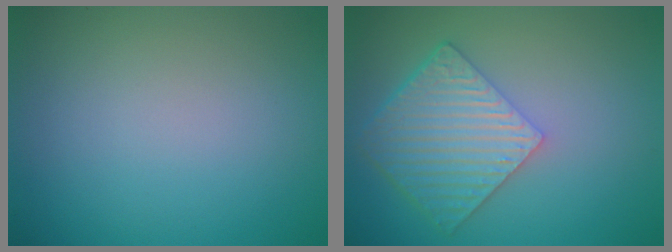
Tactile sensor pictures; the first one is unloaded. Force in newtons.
{"total": 6.1, "press": 4.5, "slide": 4.1}